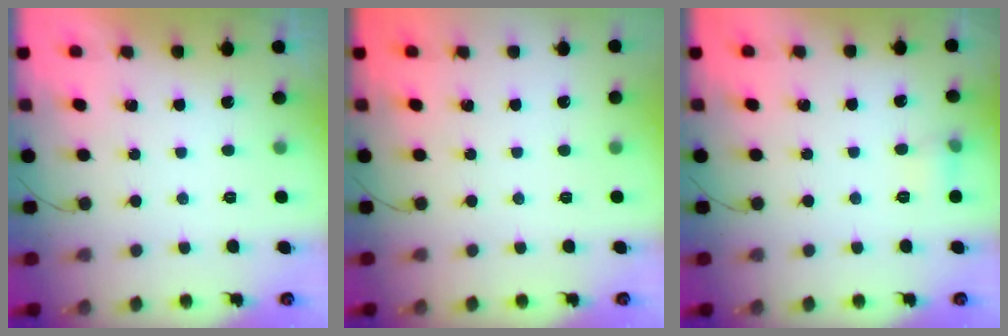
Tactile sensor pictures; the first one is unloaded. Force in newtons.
{"total": 0.0}
{"total": 5.1, "press": 4.9, "slide": 1.4}